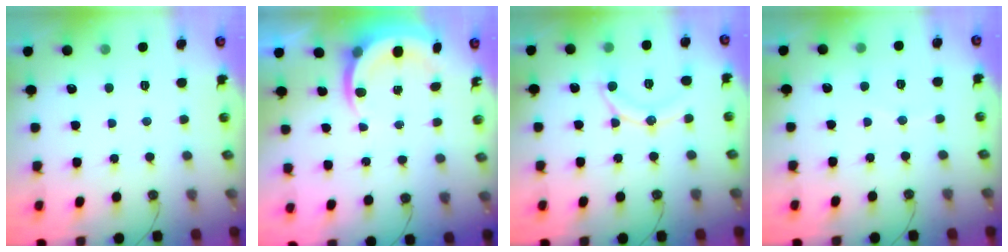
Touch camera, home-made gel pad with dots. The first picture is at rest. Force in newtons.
{"total": 6.1, "press": 5.9, "slide": 1.4}
{"total": 12.8, "press": 12.7, "slide": 1.4}
{"total": 3.4, "press": 3.3, "slide": 0.4}